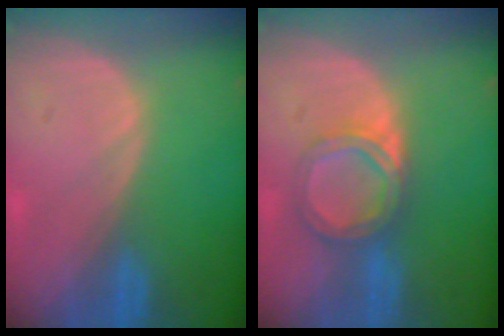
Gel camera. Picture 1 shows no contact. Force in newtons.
{"total": 5.6, "press": 5.3, "slide": 1.9}